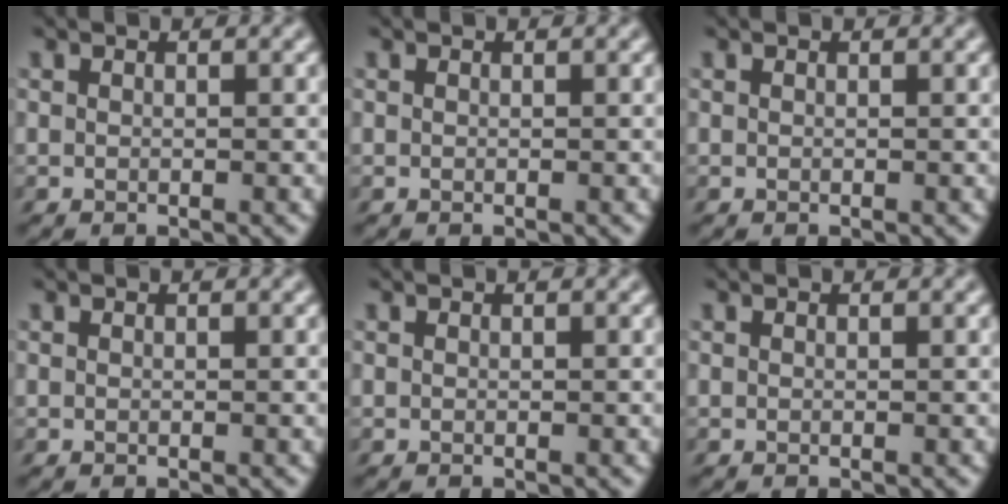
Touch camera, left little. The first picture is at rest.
{"total": 0.0}
{"total": 0.0}
{"total": 0.0}
{"total": 0.0}
{"total": 0.0}